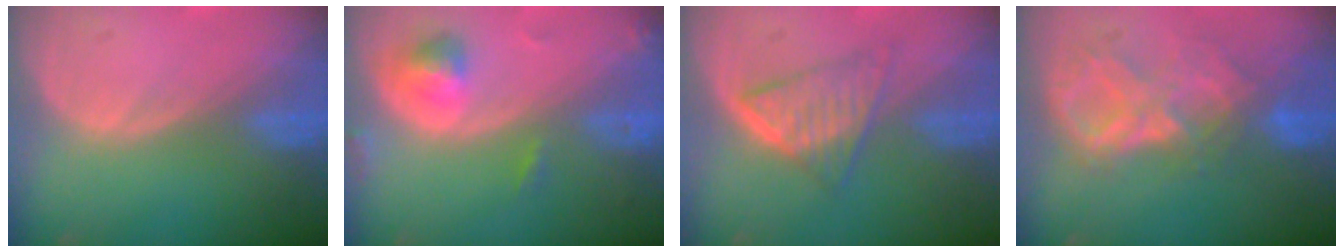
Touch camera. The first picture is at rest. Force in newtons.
{"total": 4.4, "press": 4.4, "slide": 0.6}
{"total": 5.5, "press": 5.4, "slide": 1.4}
{"total": 8.8, "press": 7.7, "slide": 4.2}